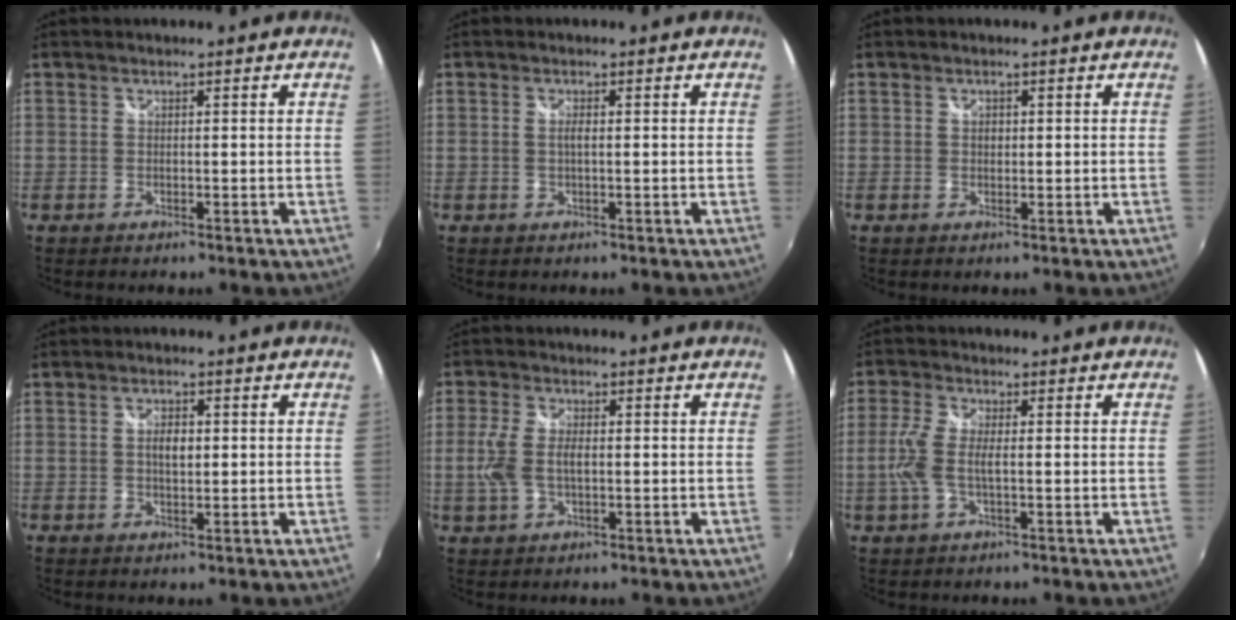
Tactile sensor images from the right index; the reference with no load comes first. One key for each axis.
{"total": 1.2, "fx": 0.1, "fy": 0.2, "fz": 1.2, "tx": -0.023, "ty": 0.000, "tz": -0.002}
{"total": 1.0, "fx": 0.1, "fy": 0.9, "fz": 0.5, "tx": -0.007, "ty": 0.002, "tz": 0.001}
{"total": 2.8, "fx": 0.3, "fy": 1.5, "fz": 2.4, "tx": -0.040, "ty": 0.004, "tz": 0.003}
{"total": 6.2, "fx": -0.4, "fy": 3.3, "fz": 5.2, "tx": -0.114, "ty": -0.001, "tz": -0.006}
{"total": 5.9, "fx": -0.6, "fy": 2.0, "fz": 5.5, "tx": -0.123, "ty": 0.001, "tz": -0.011}